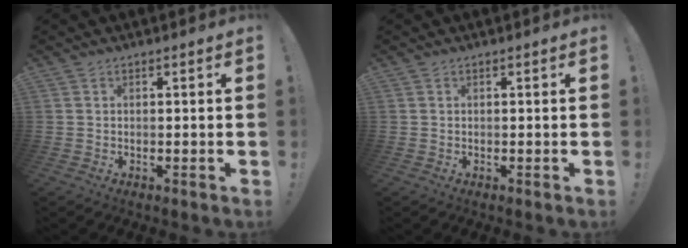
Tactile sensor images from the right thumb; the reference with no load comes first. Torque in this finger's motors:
{"motor_torque": [-0.03, 0.03, 0.07, -0.09, 0.00]}